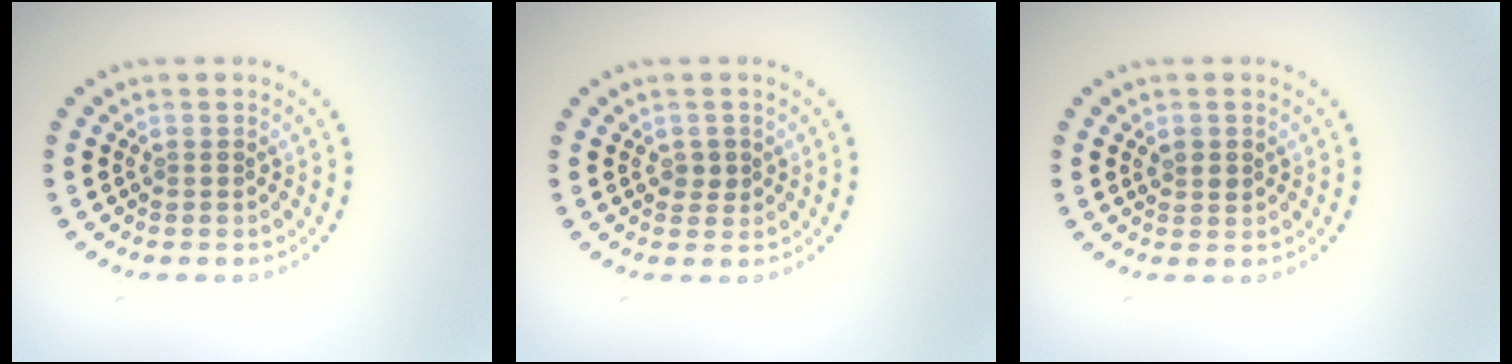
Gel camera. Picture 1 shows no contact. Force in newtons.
{"total": 1.1, "press": 1.1, "slide": 0.3}
{"total": 1.2, "press": 1.2, "slide": 0.2}